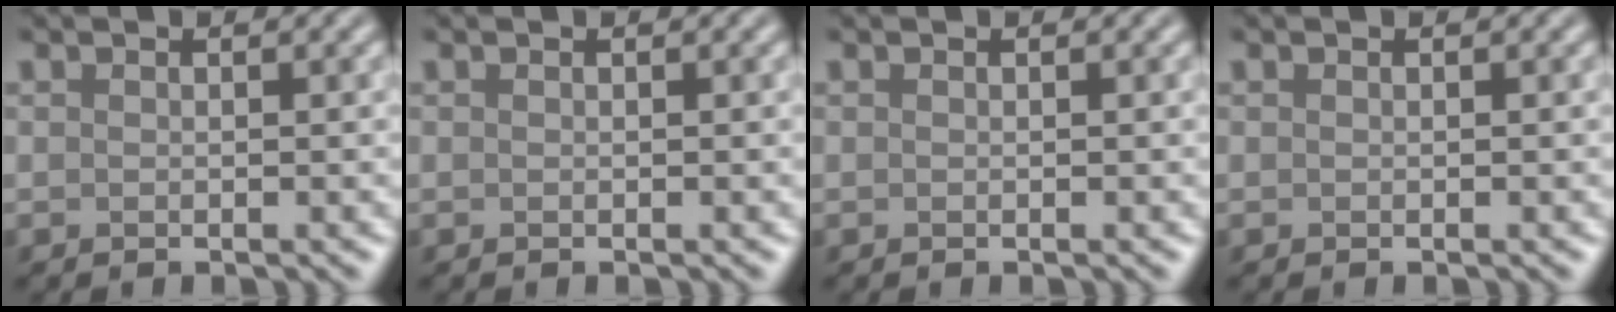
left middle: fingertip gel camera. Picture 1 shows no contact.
{"total": 0.0}
{"total": 0.0}
{"total": 0.0}